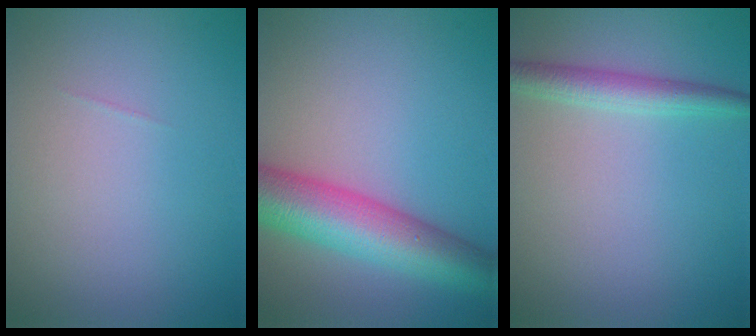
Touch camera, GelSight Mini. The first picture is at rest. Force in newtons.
{"total": 8.6, "press": 8.6, "slide": 0.2}
{"total": 2.6, "press": 2.6, "slide": 0.0}